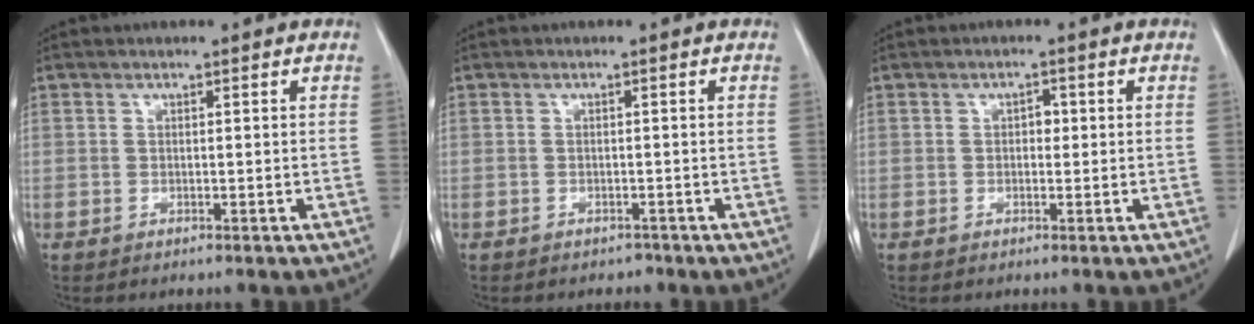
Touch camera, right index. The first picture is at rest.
{"total": 1.4, "force": [-1.2, 0.8, 0.0], "torque": [-0.002, 0.002, -0.019]}
{"total": 1.4, "force": [0.1, 0.9, 1.0], "torque": [-0.011, 0.004, -0.002]}